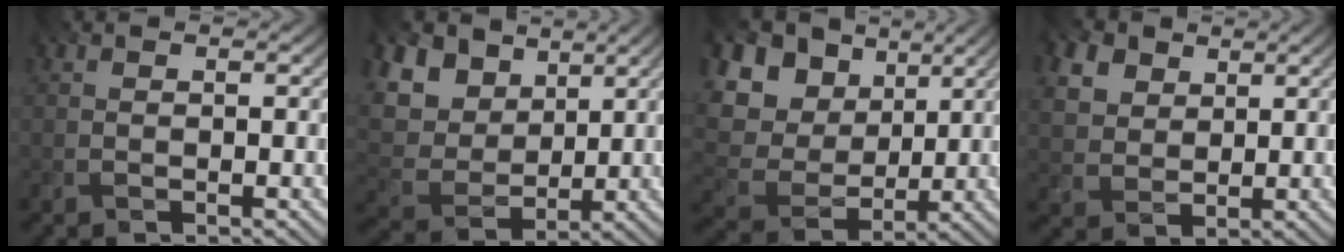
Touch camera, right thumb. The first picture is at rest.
{"total": 10.4, "force": [4.1, 8.1, 5.1], "torque": [-0.184, 0.034, 0.083]}
{"total": 14.0, "force": [4.2, 11.5, 6.8], "torque": [-0.240, 0.036, 0.108]}
{"total": 5.8, "force": [2.8, 4.3, 2.7], "torque": [-0.105, -0.005, 0.067]}